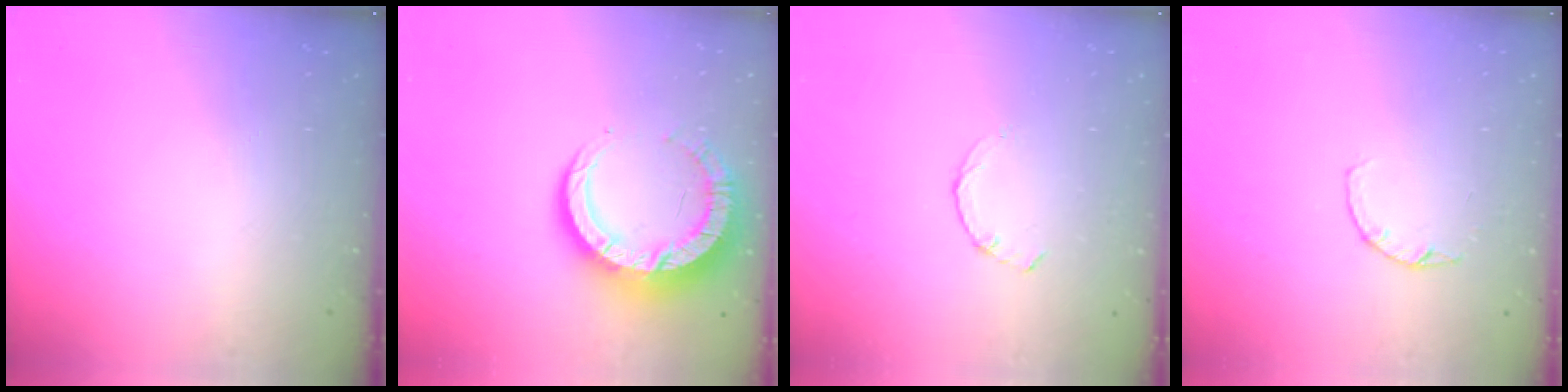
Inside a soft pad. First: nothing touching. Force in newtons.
{"total": 13.3, "press": 13.2, "slide": 1.3}
{"total": 0.8, "press": 0.7, "slide": 0.2}
{"total": 2.2, "press": 2.2, "slide": 0.4}